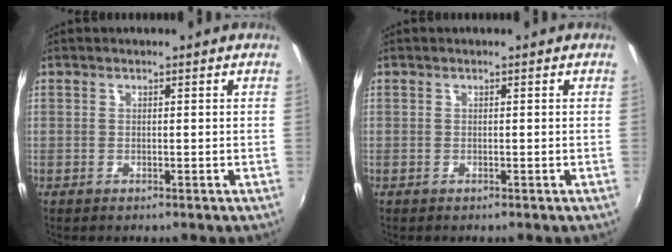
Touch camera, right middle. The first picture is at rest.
{"total": 0.0}